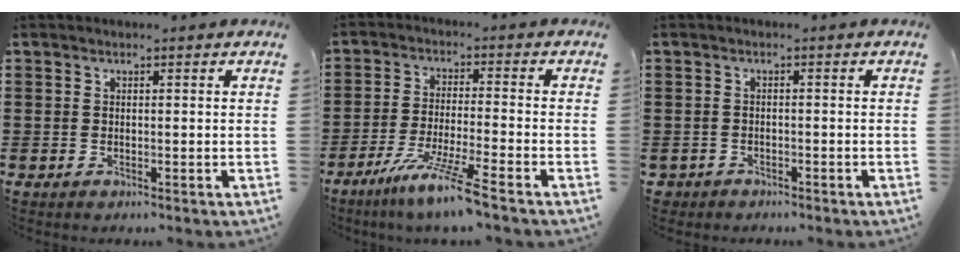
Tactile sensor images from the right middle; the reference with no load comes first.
{"total": 7.7, "force": [-6.0, -0.6, 4.8], "torque": [-0.101, -0.020, -0.114]}
{"total": 1.4, "force": [-1.3, 0.6, -0.1], "torque": [-0.005, -0.002, -0.030]}